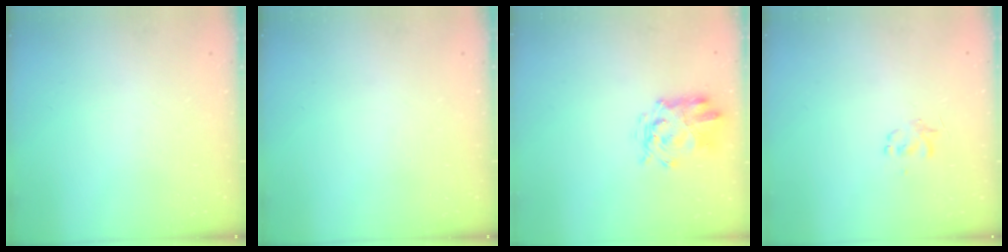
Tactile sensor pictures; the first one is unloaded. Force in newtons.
{"total": 0.0}
{"total": 3.7, "press": 3.5, "slide": 1.1}
{"total": 2.6, "press": 2.6, "slide": 0.5}